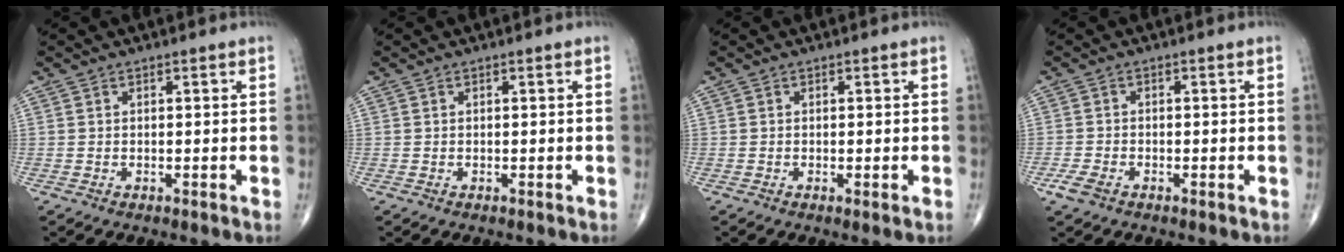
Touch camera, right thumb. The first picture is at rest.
{"total": 0.0}
{"total": 1.0, "force": [-0.3, 0.0, 1.0], "torque": [-0.019, -0.004, -0.003]}
{"total": 2.8, "force": [-1.6, 1.4, 1.9], "torque": [-0.048, 0.000, -0.032]}